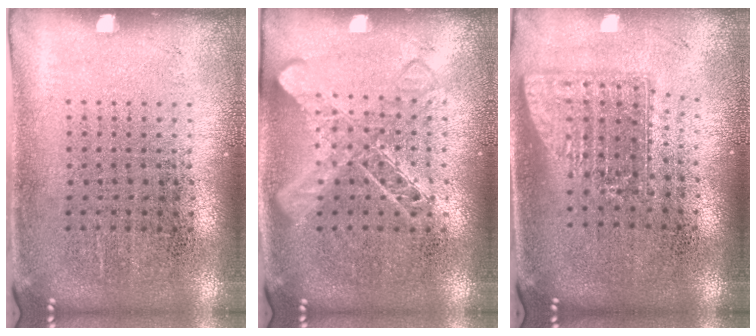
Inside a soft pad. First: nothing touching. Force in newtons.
{"total": 1.3, "press": 1.3, "slide": 0.3}
{"total": 1.7, "press": 1.3, "slide": 1.0}